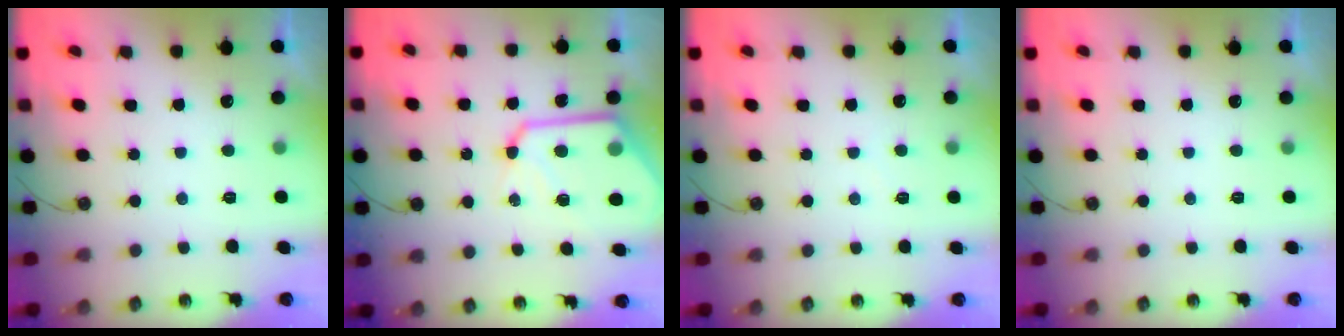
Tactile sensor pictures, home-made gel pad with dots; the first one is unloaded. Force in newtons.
{"total": 13.9, "press": 13.9, "slide": 1.4}
{"total": 3.1, "press": 3.1, "slide": 0.4}
{"total": 0.0}